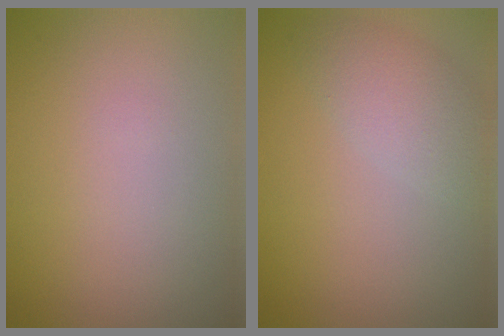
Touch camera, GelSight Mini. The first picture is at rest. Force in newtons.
{"total": 3.0, "press": 3.0, "slide": 0.1}